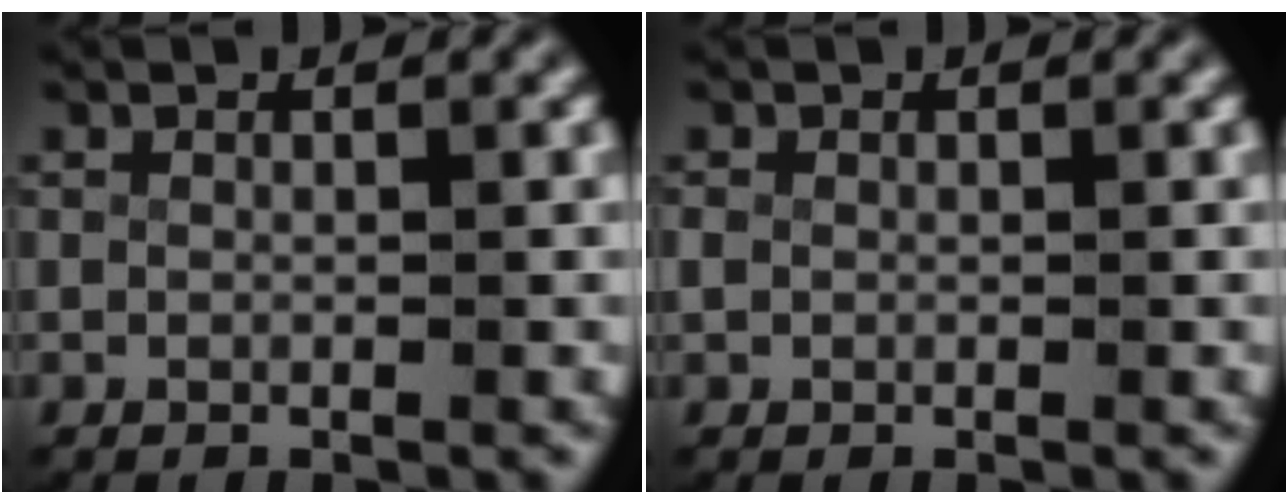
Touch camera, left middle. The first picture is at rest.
{"total": 0.6, "force": [-0.1, 0.5, 0.3], "torque": [-0.015, -0.005, 0.004]}